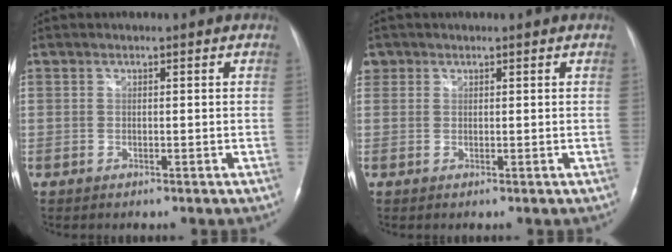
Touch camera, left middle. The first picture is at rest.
{"total": 1.9, "force": [1.1, 1.6, 0.1], "torque": [0.007, 0.008, 0.018]}